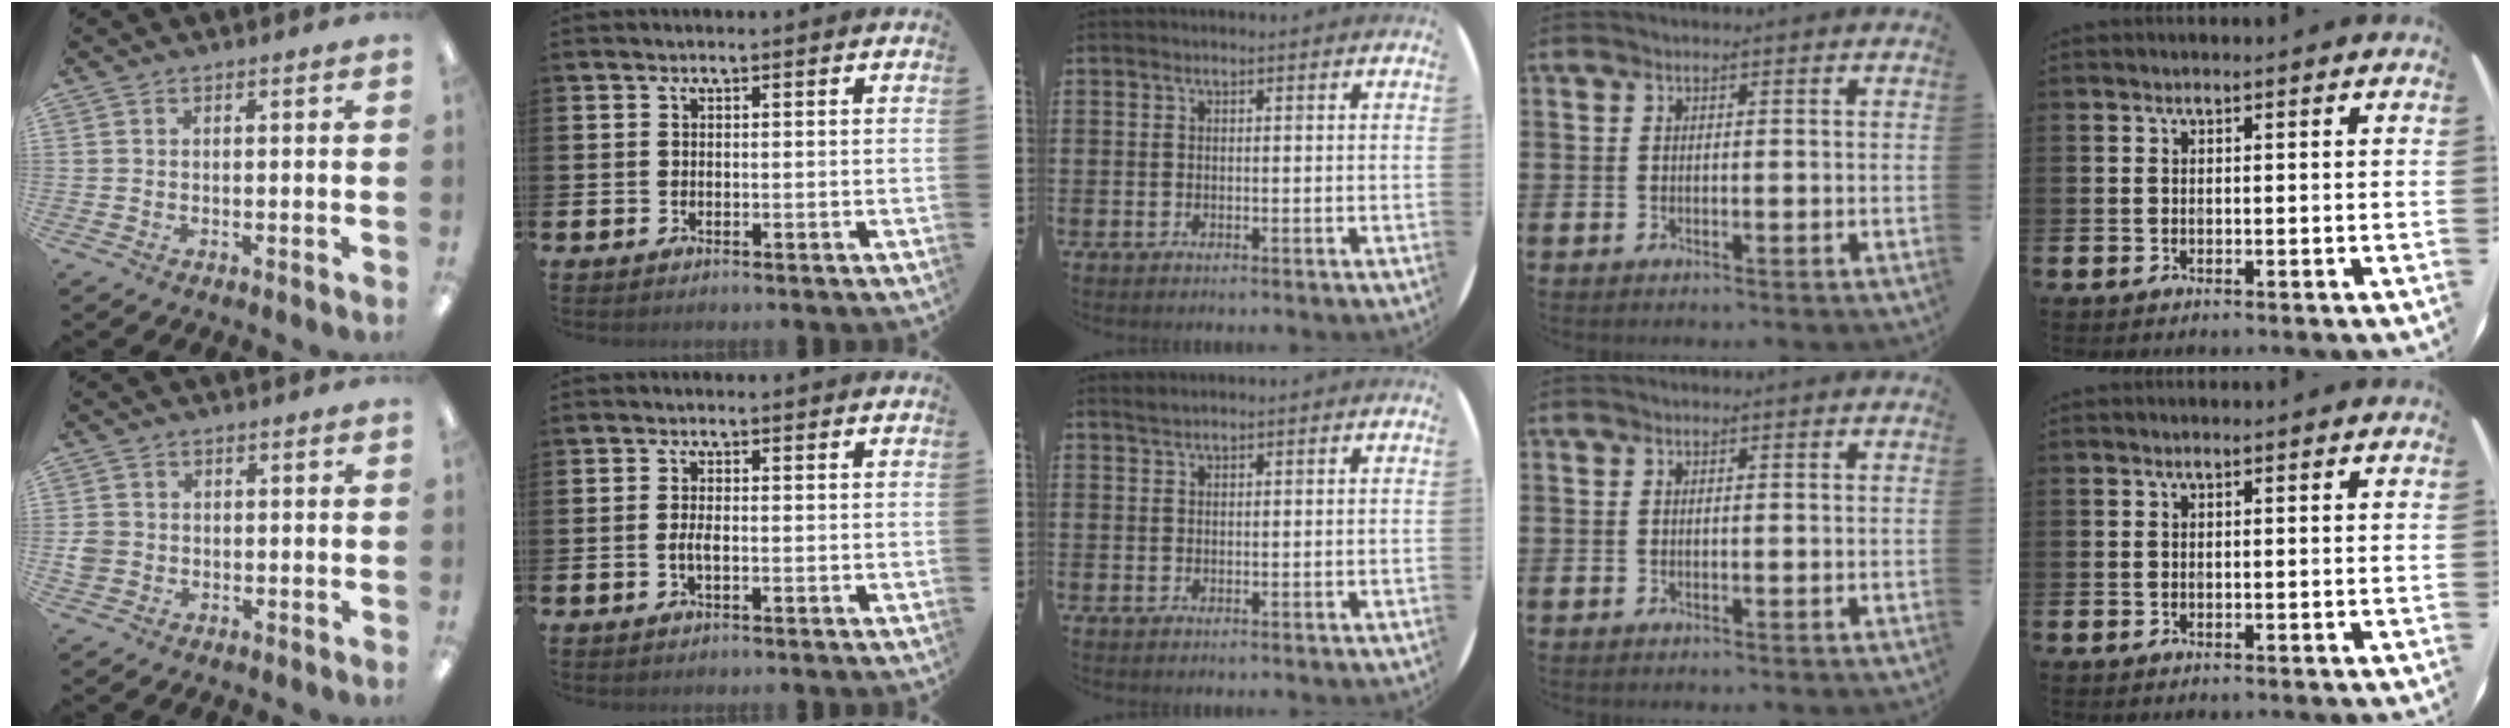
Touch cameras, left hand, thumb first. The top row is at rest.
{"thumb": {"total": 3.1, "force": [-0.5, 3.0, 0.9], "torque": [-0.008, 0.002, -0.010]}, "index": {"total": 1.6, "force": [-0.4, 0.5, 1.4], "torque": [-0.024, -0.001, -0.008]}, "middle": {"total": 0.8, "force": [0.8, -0.1, 0.0], "torque": [-0.001, -0.001, 0.016]}}